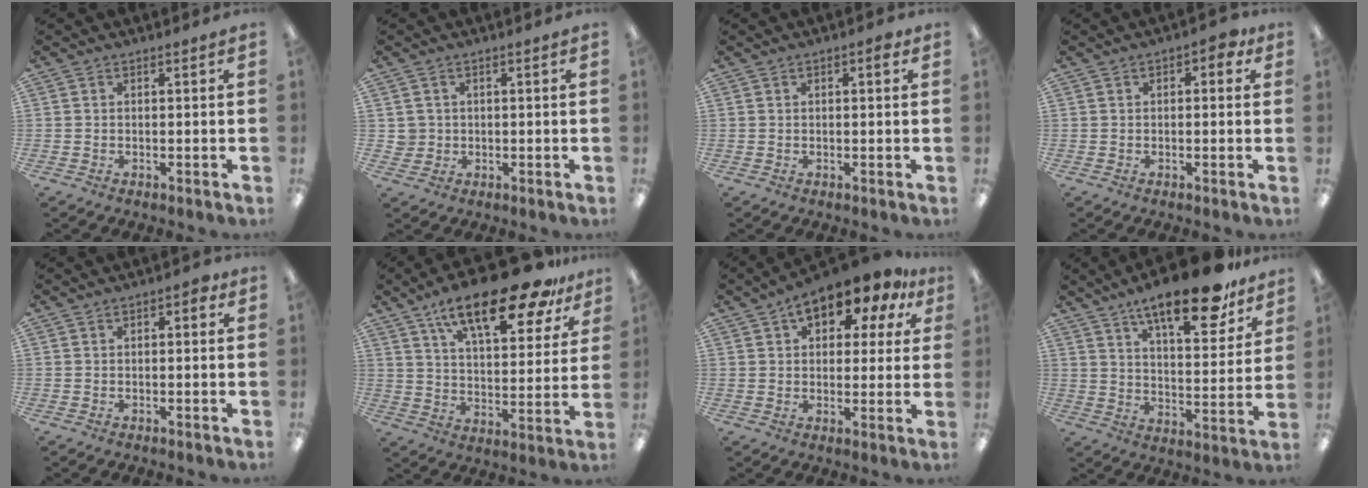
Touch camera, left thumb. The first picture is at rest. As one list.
[{"total": 2.6, "force": [0.5, 2.6, -0.3], "torque": [-0.003, 0.003, 0.008]}, {"total": 1.7, "force": [0.7, 0.7, 1.4], "torque": [-0.021, 0.003, 0.009]}, {"total": 2.9, "force": [0.6, 1.6, 2.3], "torque": [-0.031, 0.002, 0.006]}, {"total": 2.0, "force": [0.4, 1.1, 1.6], "torque": [-0.024, 0.002, 0.005]}, {"total": 21.8, "force": [14.7, 7.6, 14.3], "torque": [-0.224, -0.078, 0.240]}, {"total": 12.2, "force": [8.3, 5.6, 6.9], "torque": [-0.106, -0.043, 0.144]}, {"total": 18.2, "force": [13.3, 5.6, 11.1], "torque": [-0.167, -0.080, 0.217]}]